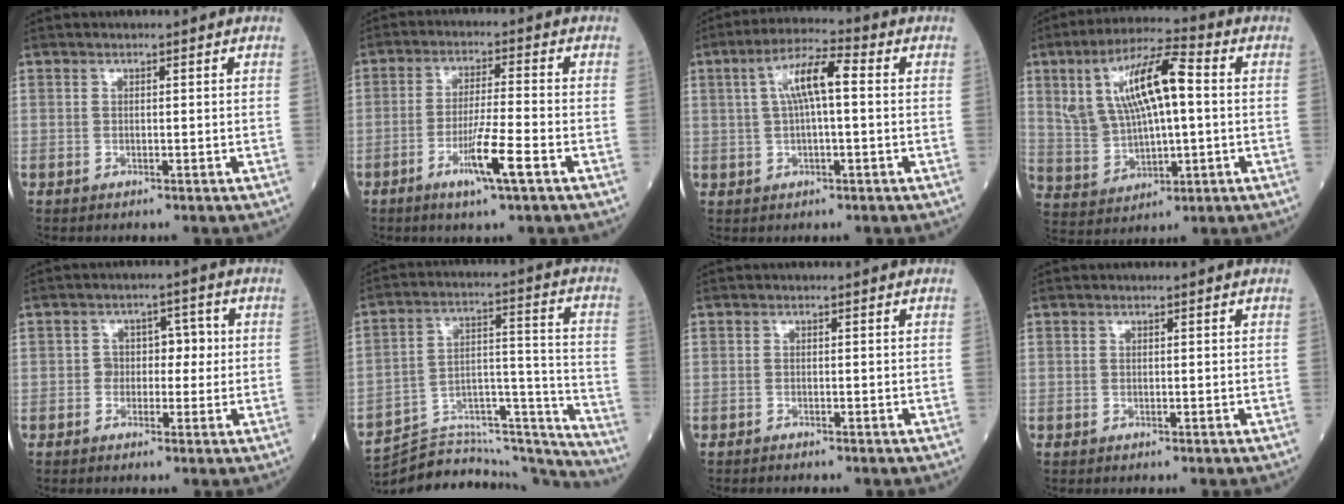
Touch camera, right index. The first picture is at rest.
{"total": 7.3, "force": [-3.4, -0.2, 6.5], "torque": [-0.119, -0.012, -0.062]}
{"total": 7.6, "force": [1.3, 1.4, 7.3], "torque": [-0.140, 0.025, 0.022]}
{"total": 13.8, "force": [3.2, 4.4, 12.7], "torque": [-0.255, 0.028, 0.062]}
{"total": 4.1, "force": [0.0, 2.9, 2.8], "torque": [-0.029, 0.023, -0.002]}
{"total": 24.4, "force": [-23.8, 2.7, 4.9], "torque": [-0.064, 0.051, -0.346]}
{"total": 0.8, "force": [-0.8, -0.1, 0.2], "torque": [-0.005, 0.000, -0.015]}
{"total": 0.0}